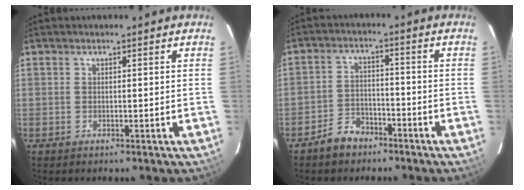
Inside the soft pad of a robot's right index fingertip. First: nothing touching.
{"total": 5.6, "force": [-4.3, 3.3, 1.3], "torque": [-0.042, 0.015, -0.068]}